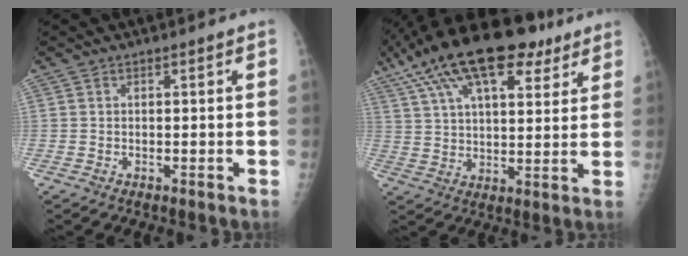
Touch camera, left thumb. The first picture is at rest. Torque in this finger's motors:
{"motor_torque": [0.84, 0.64, 1.63, -1.15, 0.55]}